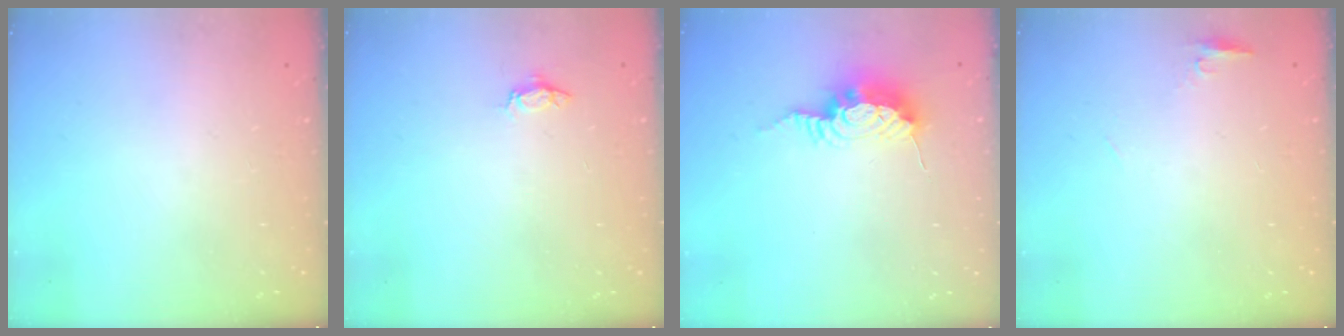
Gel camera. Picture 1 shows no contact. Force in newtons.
{"total": 3.9, "press": 3.9, "slide": 0.5}
{"total": 9.2, "press": 9.2, "slide": 1.1}
{"total": 4.3, "press": 4.2, "slide": 1.2}